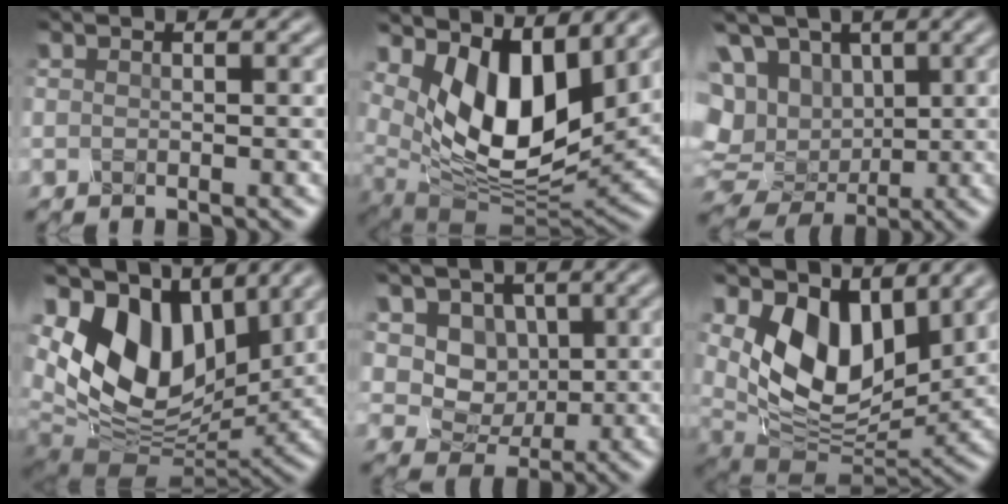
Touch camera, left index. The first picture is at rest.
{"total": 10.2, "force": [4.0, 5.3, 7.8], "torque": [-0.142, -0.020, 0.083]}
{"total": 16.5, "force": [4.0, 13.7, 8.3], "torque": [-0.215, 0.029, 0.078]}
{"total": 12.7, "force": [4.2, 8.1, 8.9], "torque": [-0.177, 0.012, 0.086]}
{"total": 3.4, "force": [0.6, 3.1, 1.3], "torque": [-0.037, -0.013, 0.019]}
{"total": 8.1, "force": [2.8, 5.1, 5.7], "torque": [-0.109, -0.021, 0.056]}